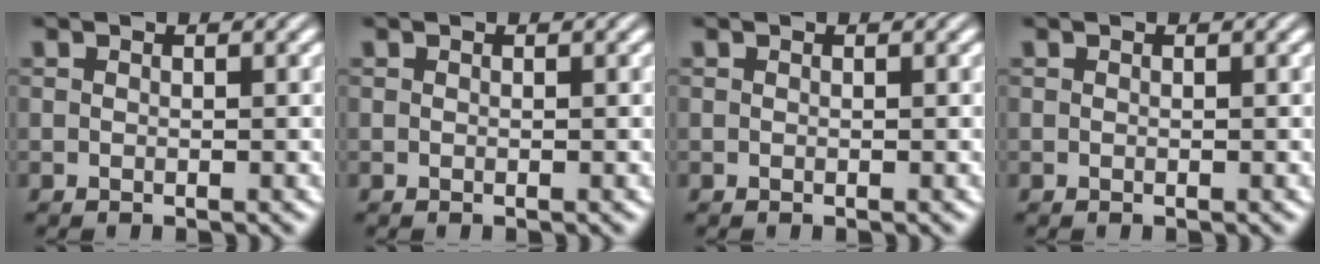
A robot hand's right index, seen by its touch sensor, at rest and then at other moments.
{"total": 0.0}
{"total": 0.0}
{"total": 0.0}